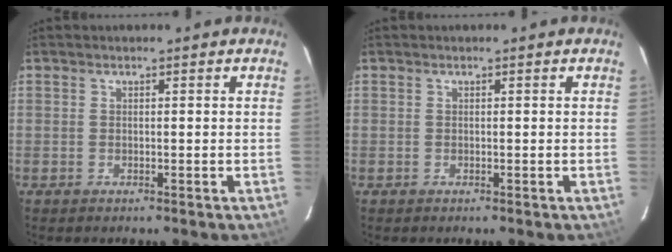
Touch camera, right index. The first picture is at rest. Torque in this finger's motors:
{"motor_torque": [0.00, 0.00, 0.00, 0.00]}